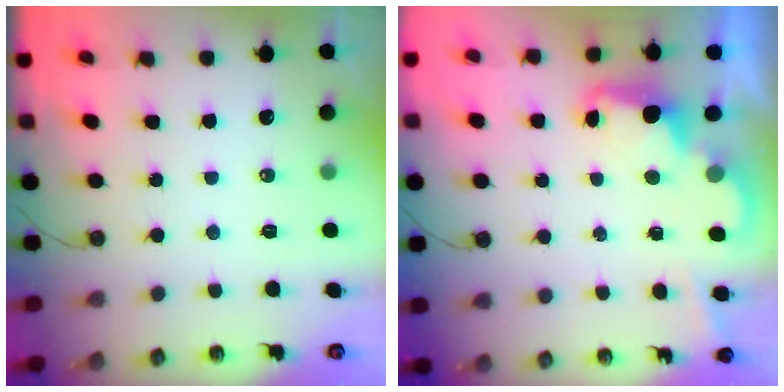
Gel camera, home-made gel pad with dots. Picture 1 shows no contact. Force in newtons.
{"total": 2.4, "press": 2.3, "slide": 0.6}